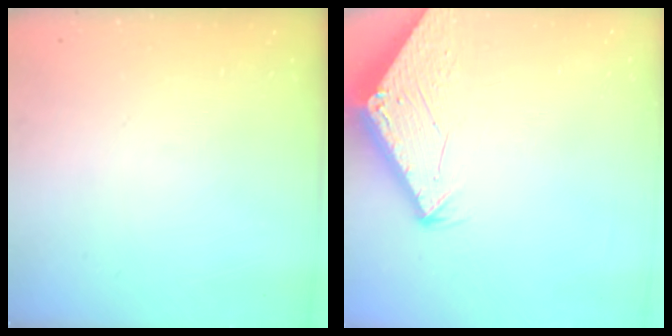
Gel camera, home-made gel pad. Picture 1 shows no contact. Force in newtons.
{"total": 2.8, "press": 2.8, "slide": 0.1}